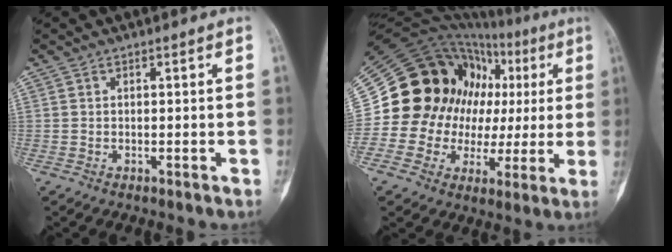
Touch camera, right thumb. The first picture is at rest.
{"total": 24.8, "force": [3.5, 20.0, 14.3], "torque": [-0.184, 0.066, 0.070]}